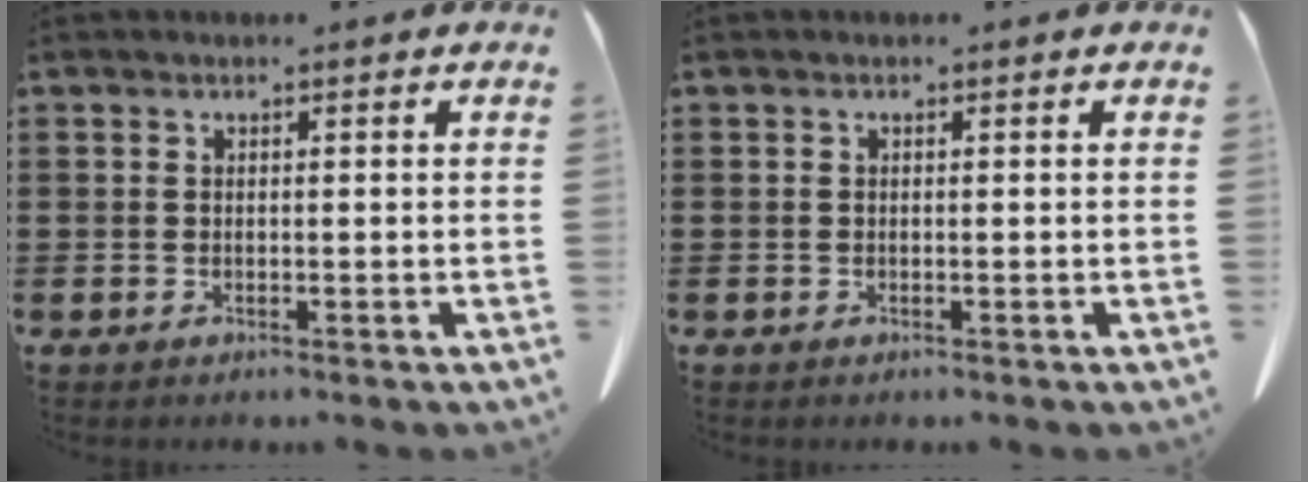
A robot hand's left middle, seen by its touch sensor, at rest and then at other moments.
{"total": 0.0}